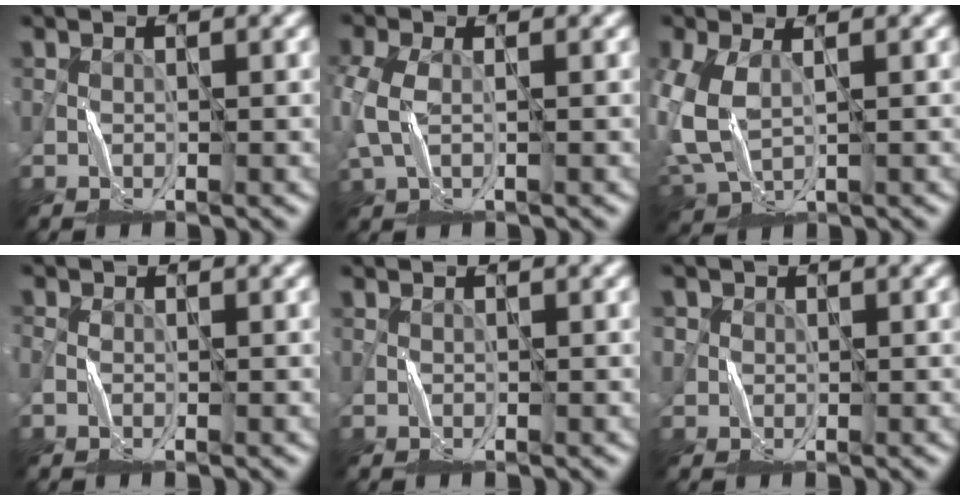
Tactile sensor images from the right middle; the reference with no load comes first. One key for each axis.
{"total": 3.4, "fx": -0.3, "fy": 2.0, "fz": 2.8, "tx": -0.088, "ty": 0.000, "tz": -0.007}
{"total": 5.4, "fx": 0.1, "fy": 3.4, "fz": 4.2, "tx": -0.120, "ty": -0.003, "tz": 0.005}
{"total": 0.5, "fx": -0.3, "fy": 0.4, "fz": 0.2, "tx": -0.005, "ty": 0.001, "tz": -0.008}
{"total": 0.0}
{"total": 0.8, "fx": 0.2, "fy": 0.7, "fz": -0.3, "tx": 0.009, "ty": -0.001, "tz": 0.003}